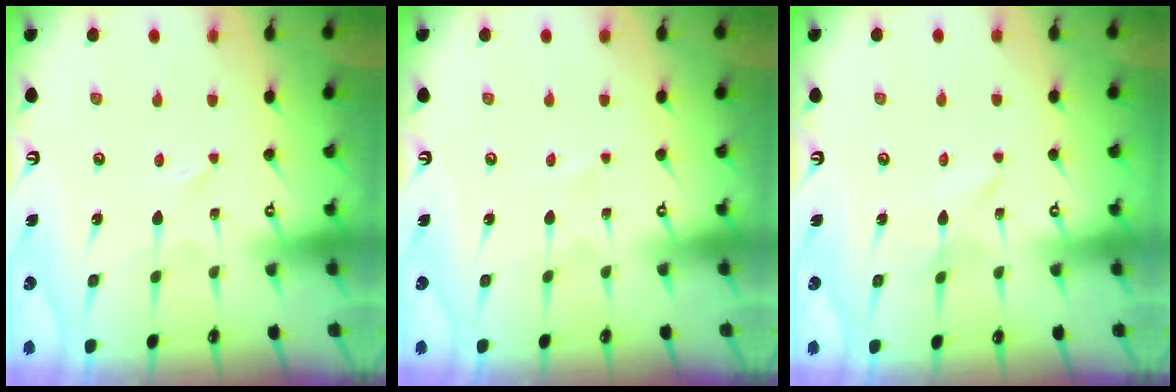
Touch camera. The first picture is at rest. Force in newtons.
{"total": 2.0, "press": 2.0, "slide": 0.3}
{"total": 2.5, "press": 2.5, "slide": 0.2}